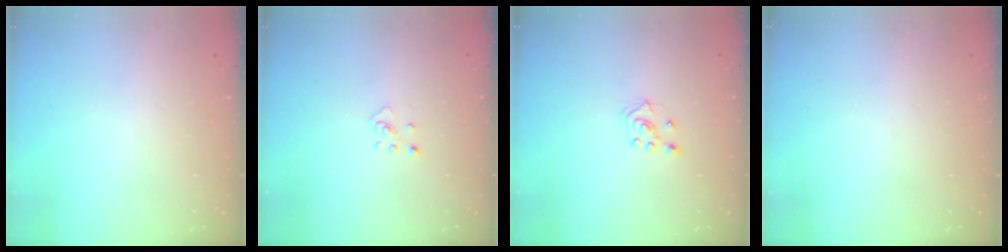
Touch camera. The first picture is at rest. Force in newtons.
{"total": 3.6, "press": 3.6, "slide": 0.4}
{"total": 3.8, "press": 3.8, "slide": 0.3}
{"total": 0.0}